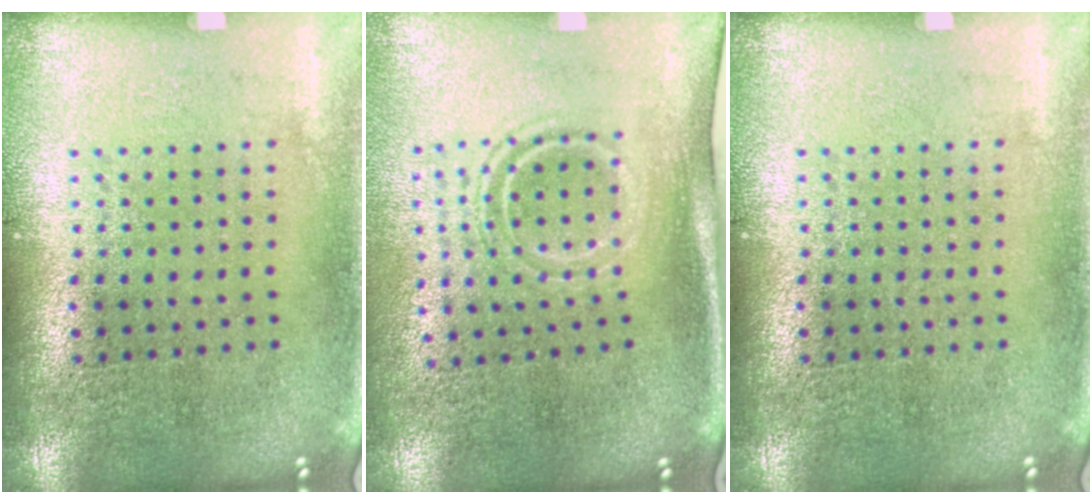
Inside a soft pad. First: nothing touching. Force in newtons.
{"total": 1.6, "press": 1.0, "slide": 1.2}
{"total": 0.0}